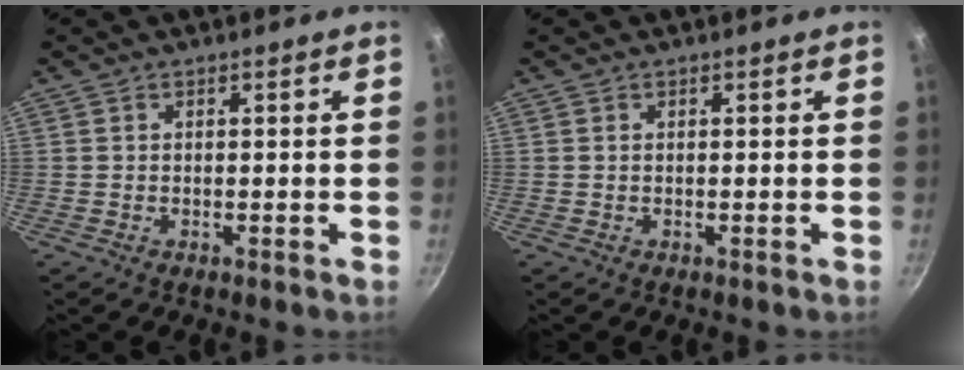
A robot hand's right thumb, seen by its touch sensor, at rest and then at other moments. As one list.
[{"total": 0.0}]